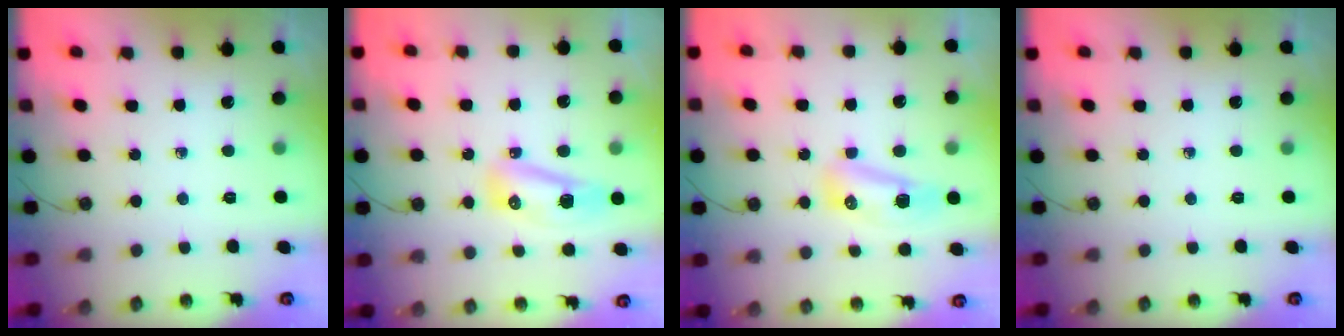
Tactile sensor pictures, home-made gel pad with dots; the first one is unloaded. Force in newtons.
{"total": 8.1, "press": 8.0, "slide": 1.6}
{"total": 8.3, "press": 8.1, "slide": 1.5}
{"total": 0.0}